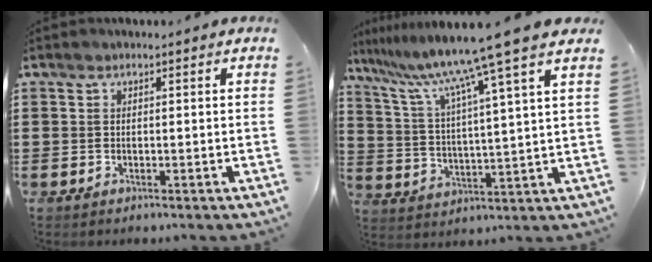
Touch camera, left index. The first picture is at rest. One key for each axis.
{"total": 11.3, "fx": 9.0, "fy": -1.6, "fz": 6.6, "tx": -0.166, "ty": -0.052, "tz": 0.139}